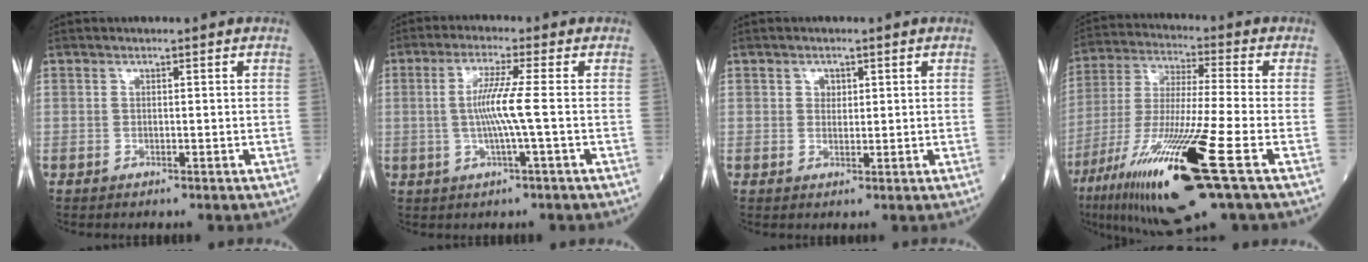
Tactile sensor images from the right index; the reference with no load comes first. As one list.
[{"total": 6.0, "force": [-0.3, -0.9, 5.9], "torque": [-0.121, 0.001, -0.006]}, {"total": 3.8, "force": [1.5, 2.5, 2.5], "torque": [-0.043, 0.007, 0.026]}, {"total": 20.9, "force": [-9.6, 0.9, 18.5], "torque": [-0.363, -0.052, -0.176]}]